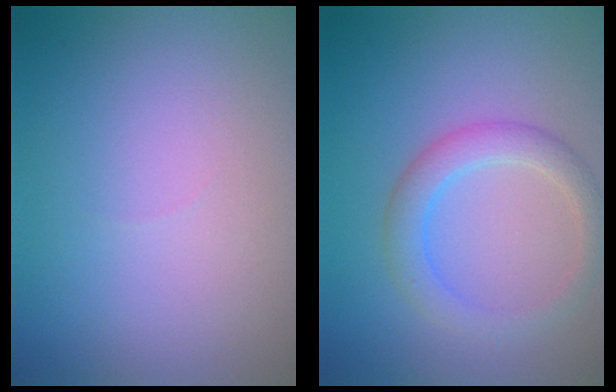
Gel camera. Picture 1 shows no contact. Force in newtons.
{"total": 3.0, "press": 3.0, "slide": 0.1}